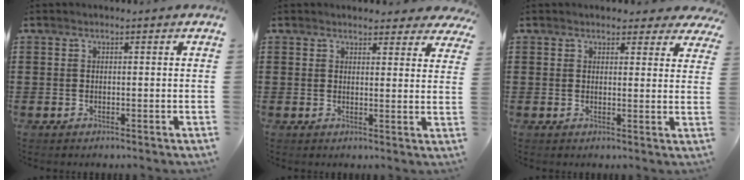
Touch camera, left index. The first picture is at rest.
{"total": 3.4, "force": [3.2, 0.8, 0.9], "torque": [-0.018, -0.008, 0.057]}
{"total": 3.0, "force": [2.7, 0.9, 1.0], "torque": [-0.020, -0.005, 0.047]}